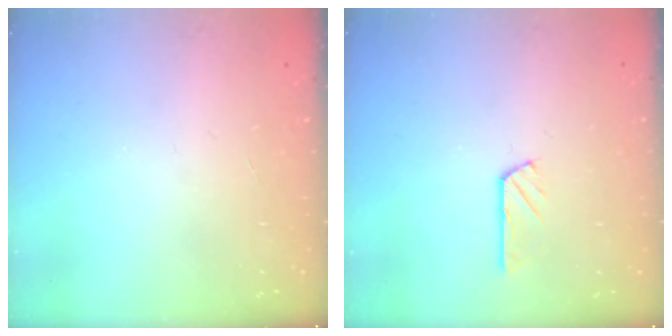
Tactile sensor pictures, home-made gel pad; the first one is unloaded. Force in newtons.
{"total": 2.7, "press": 2.7, "slide": 0.1}